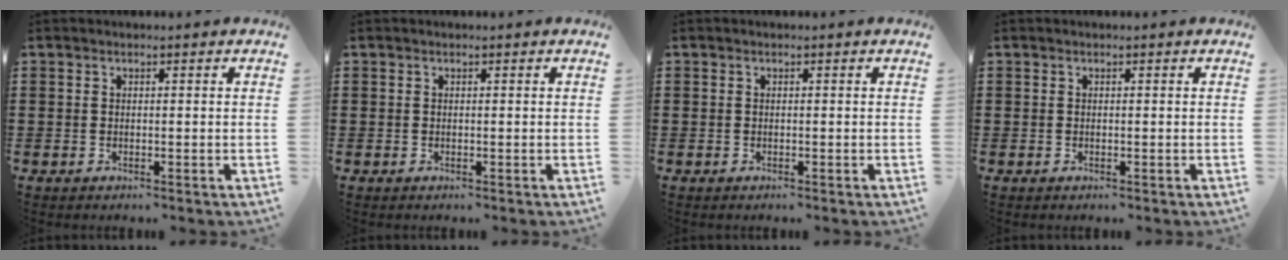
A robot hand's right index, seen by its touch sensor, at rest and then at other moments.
{"total": 0.0}
{"total": 0.0}
{"total": 0.0}